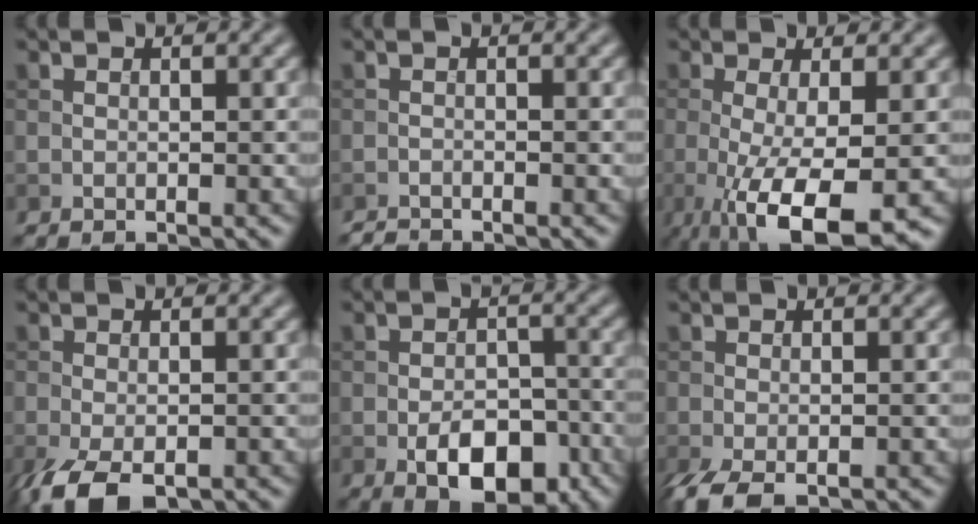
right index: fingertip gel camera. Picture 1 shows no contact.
{"total": 1.0, "force": [-1.0, 0.1, 0.1], "torque": [0.002, -0.002, -0.022]}
{"total": 8.2, "force": [-2.6, 2.2, 7.5], "torque": [-0.139, -0.017, -0.037]}
{"total": 5.4, "force": [-3.3, 2.2, 3.6], "torque": [-0.073, -0.016, -0.060]}
{"total": 6.9, "force": [-3.1, 3.8, 4.8], "torque": [-0.072, -0.008, -0.049]}
{"total": 3.3, "force": [-2.2, 1.1, 2.3], "torque": [-0.049, -0.010, -0.043]}